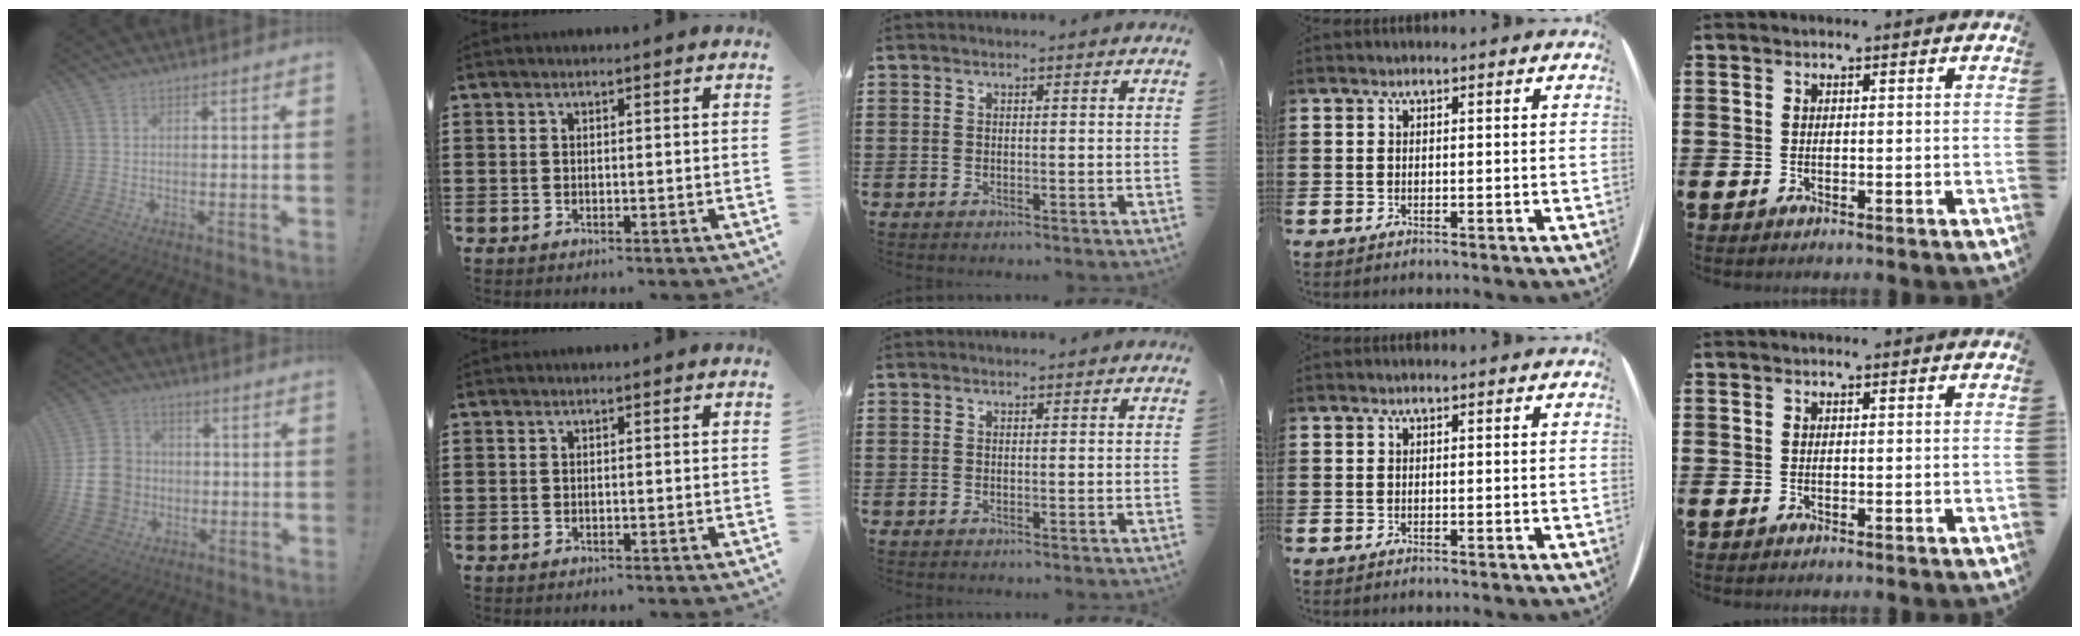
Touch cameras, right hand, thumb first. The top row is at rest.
{"thumb": {"total": 12.0, "force": [-2.3, 10.8, 4.9], "torque": [-0.072, 0.029, -0.034]}}